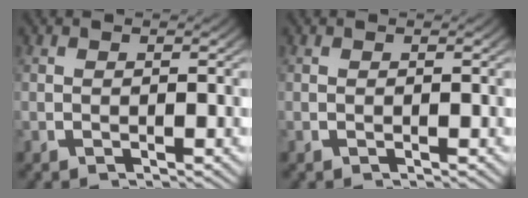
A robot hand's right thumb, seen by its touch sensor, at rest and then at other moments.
{"total": 0.0}